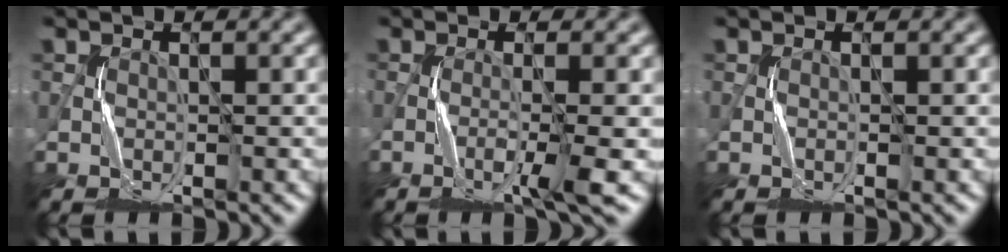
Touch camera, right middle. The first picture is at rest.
{"total": 3.2, "force": [-1.2, 0.3, 3.0], "torque": [-0.046, 0.005, -0.029]}
{"total": 0.0}